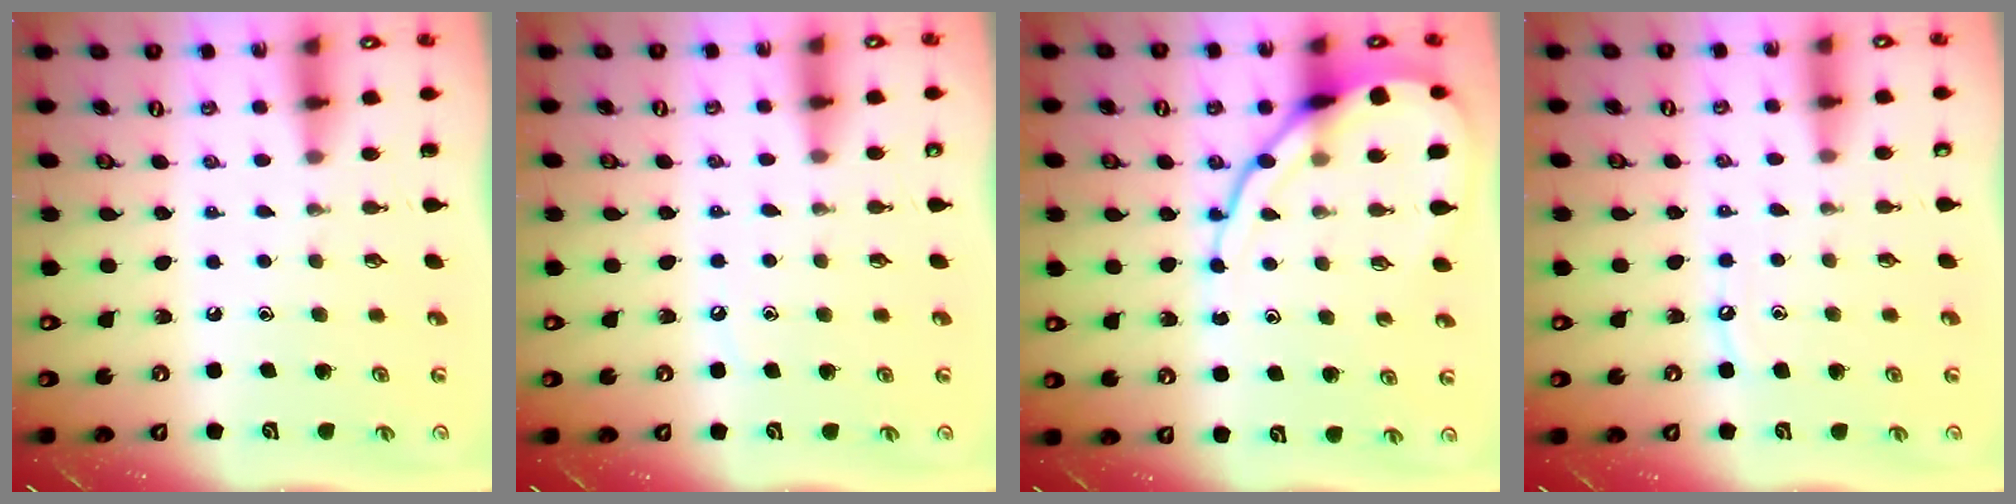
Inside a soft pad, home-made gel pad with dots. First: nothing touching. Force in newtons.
{"total": 3.6, "press": 3.6, "slide": 0.4}
{"total": 13.6, "press": 13.5, "slide": 1.5}
{"total": 5.1, "press": 5.1, "slide": 0.6}